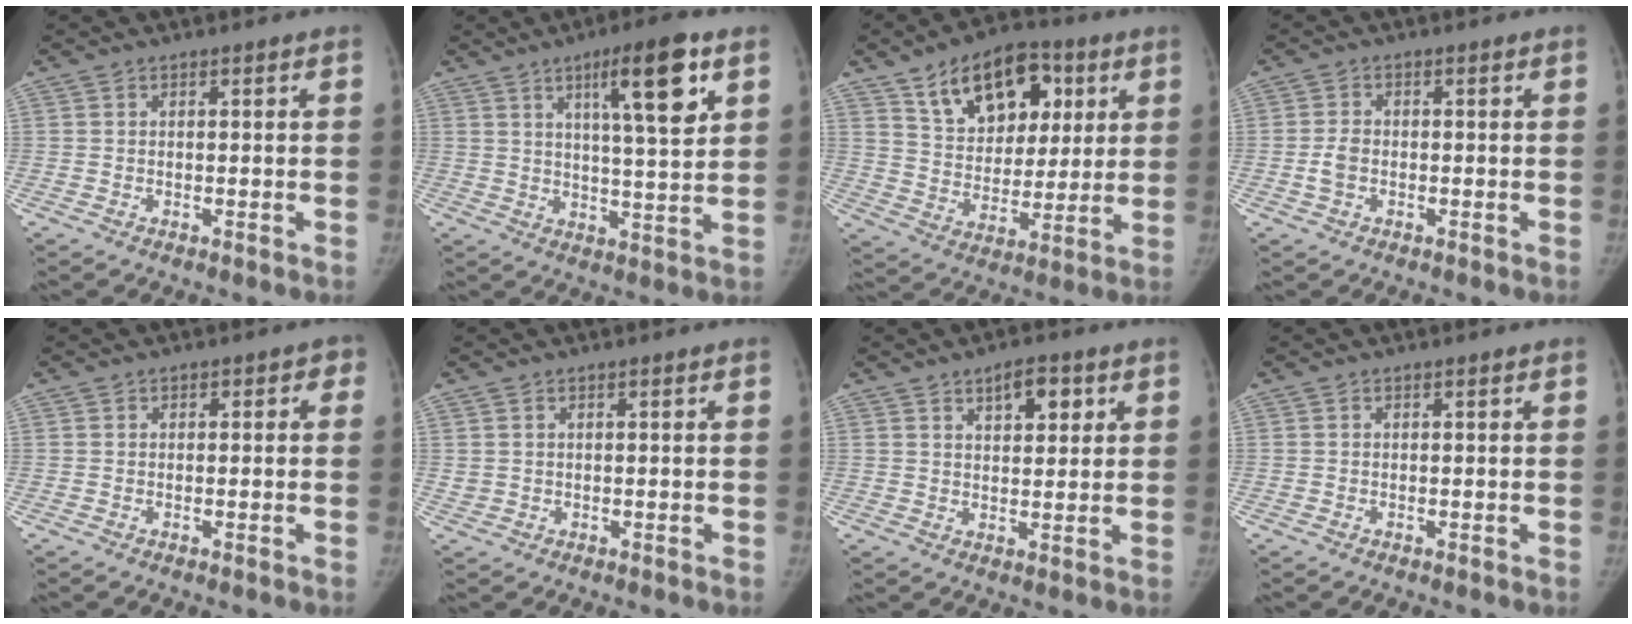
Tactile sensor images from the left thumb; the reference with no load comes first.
{"total": 12.5, "force": [5.8, 2.2, 10.9], "torque": [-0.158, -0.027, 0.090]}
{"total": 18.0, "force": [8.5, 11.4, 11.1], "torque": [-0.126, -0.017, 0.143]}
{"total": 2.8, "force": [-0.8, 1.9, 1.9], "torque": [-0.037, 0.009, -0.018]}
{"total": 1.5, "force": [0.2, 1.4, 0.6], "torque": [0.012, 0.005, -0.004]}
{"total": 0.7, "force": [0.4, 0.6, 0.0], "torque": [0.007, -0.003, 0.007]}
{"total": 5.8, "force": [2.9, 2.9, 4.2], "torque": [-0.042, -0.013, 0.041]}
{"total": 0.0}